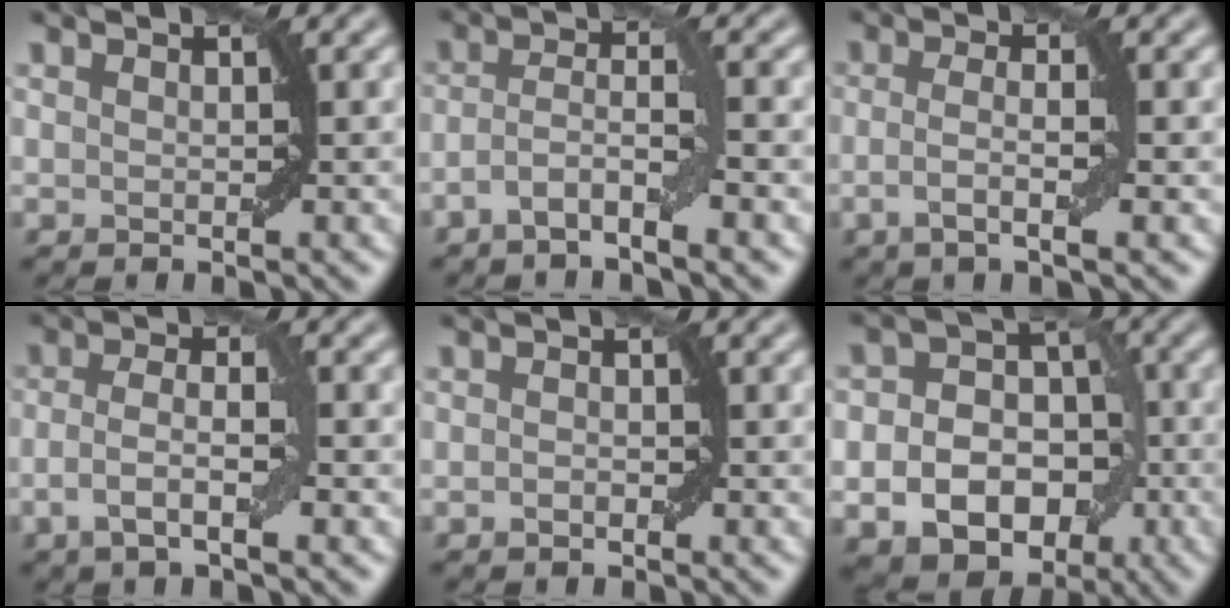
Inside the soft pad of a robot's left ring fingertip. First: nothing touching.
{"total": 3.4, "force": [-1.7, 0.4, 2.9], "torque": [-0.055, 0.008, -0.043]}
{"total": 3.0, "force": [-0.7, 0.6, 2.8], "torque": [-0.054, -0.003, -0.018]}
{"total": 3.5, "force": [-1.2, 0.9, 3.2], "torque": [-0.062, 0.005, -0.027]}
{"total": 0.9, "force": [-0.3, 0.5, 0.7], "torque": [-0.012, 0.002, -0.006]}
{"total": 11.2, "force": [-3.3, 8.7, 6.4], "torque": [-0.057, -0.022, -0.064]}